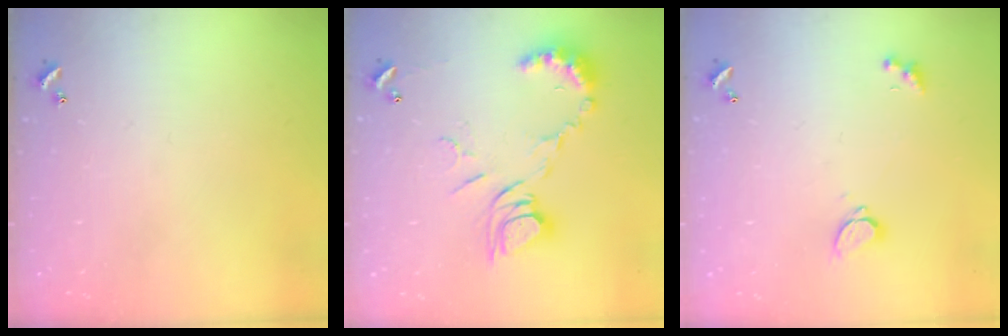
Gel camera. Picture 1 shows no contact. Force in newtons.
{"total": 11.6, "press": 11.5, "slide": 1.0}
{"total": 2.1, "press": 1.8, "slide": 1.0}